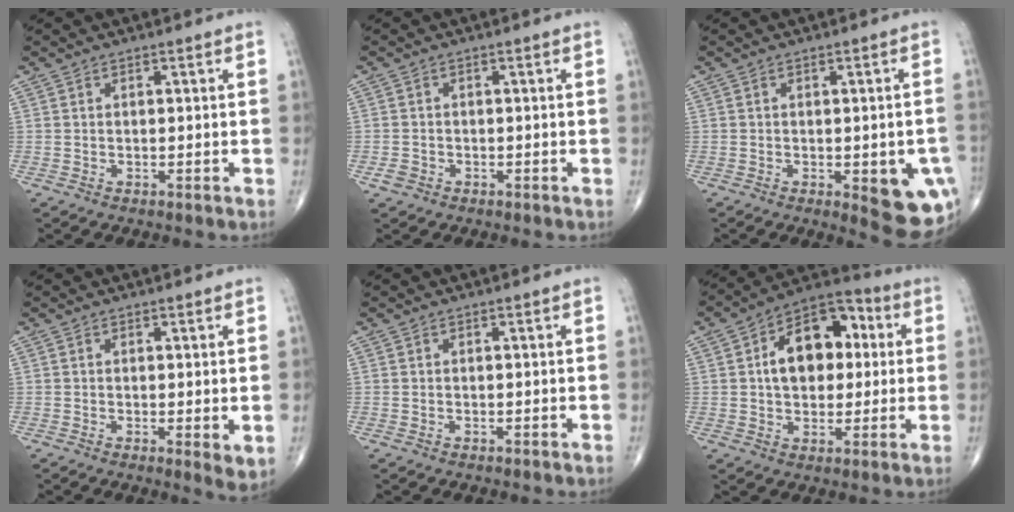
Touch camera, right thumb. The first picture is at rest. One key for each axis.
{"total": 1.8, "fx": -0.8, "fy": 1.4, "fz": 0.6, "tx": -0.012, "ty": 0.006, "tz": -0.014}
{"total": 11.1, "fx": -3.1, "fy": 4.2, "fz": 9.8, "tx": -0.097, "ty": -0.006, "tz": -0.024}
{"total": 3.2, "fx": 0.0, "fy": 1.0, "fz": 3.1, "tx": -0.048, "ty": -0.013, "tz": -0.002}
{"total": 0.0}
{"total": 15.2, "fx": 2.4, "fy": 9.9, "fz": 11.4, "tx": -0.137, "ty": 0.024, "tz": 0.028}